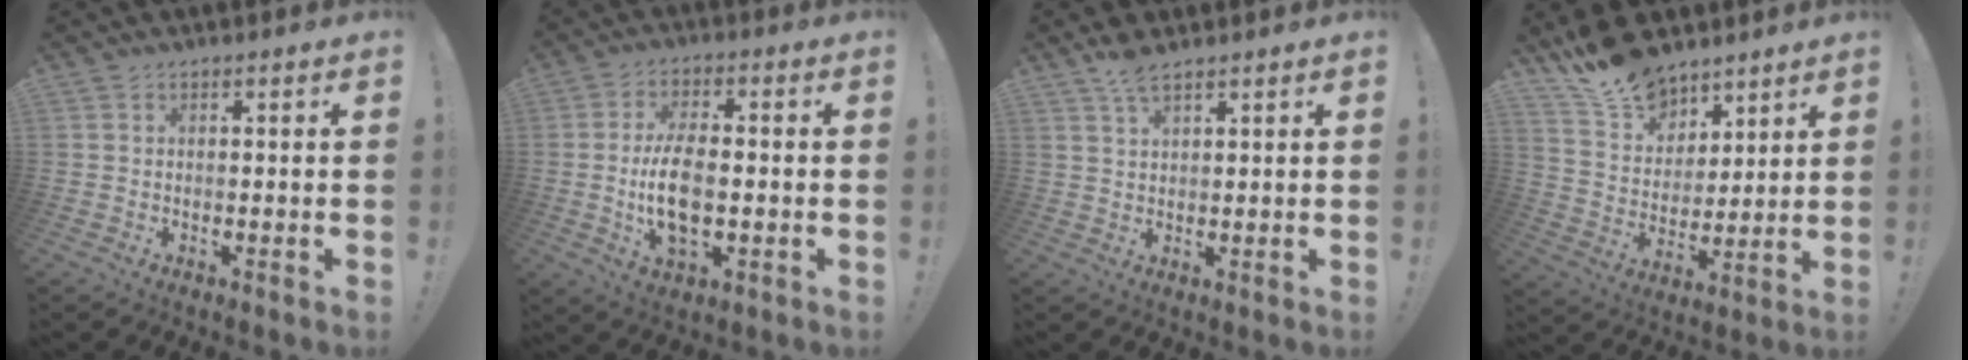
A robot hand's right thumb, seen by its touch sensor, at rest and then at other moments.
{"total": 11.6, "force": [-1.4, 6.0, 9.8], "torque": [-0.180, -0.007, -0.027]}
{"total": 4.8, "force": [3.3, 1.5, 3.2], "torque": [-0.055, -0.013, 0.060]}
{"total": 13.9, "force": [11.0, 7.5, 4.2], "torque": [-0.088, -0.080, 0.212]}